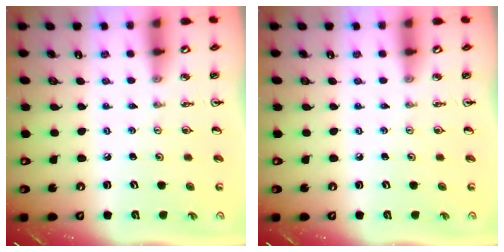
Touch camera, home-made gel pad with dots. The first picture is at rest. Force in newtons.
{"total": 0.0}